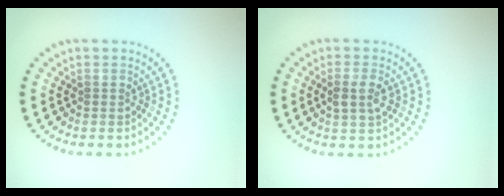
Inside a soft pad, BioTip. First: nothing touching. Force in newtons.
{"total": 2.3, "press": 2.3, "slide": 0.6}